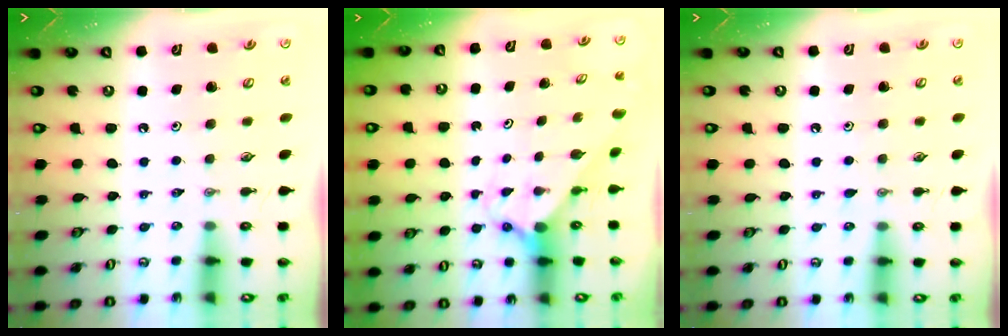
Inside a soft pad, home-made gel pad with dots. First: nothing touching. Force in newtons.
{"total": 1.7, "press": 1.7, "slide": 0.2}
{"total": 3.9, "press": 3.9, "slide": 0.5}